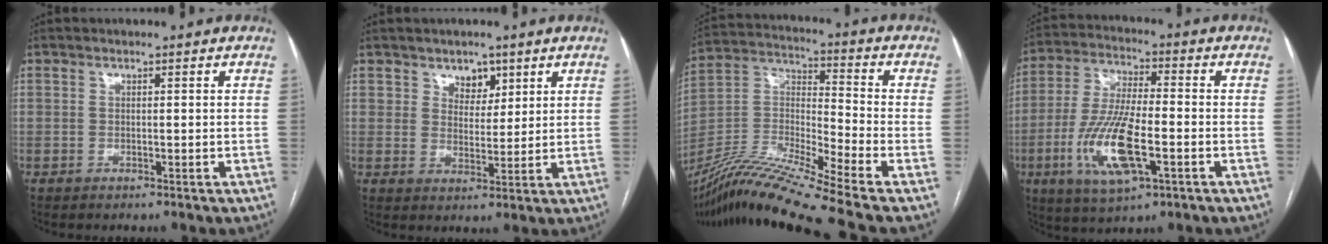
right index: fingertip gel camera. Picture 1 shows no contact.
{"total": 4.2, "force": [2.7, 2.9, 1.4], "torque": [-0.017, 0.000, 0.050]}
{"total": 18.7, "force": [-15.3, -1.8, 10.6], "torque": [-0.231, -0.015, -0.291]}
{"total": 13.5, "force": [-4.1, 3.5, 12.4], "torque": [-0.263, -0.010, -0.070]}